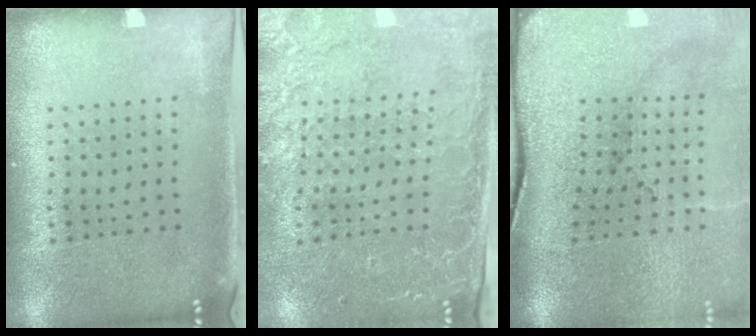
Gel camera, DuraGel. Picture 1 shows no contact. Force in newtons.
{"total": 3.0, "press": 2.8, "slide": 1.2}
{"total": 4.8, "press": 3.9, "slide": 2.9}